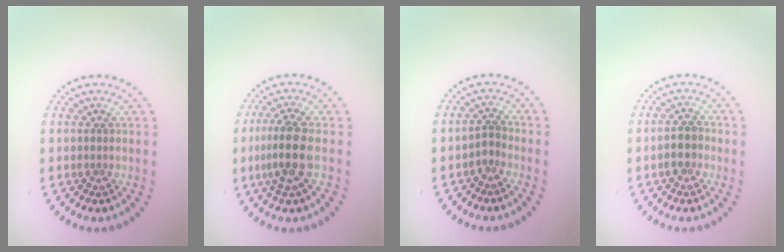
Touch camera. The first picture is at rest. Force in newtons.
{"total": 3.7, "press": 3.3, "slide": 1.7}
{"total": 1.1, "press": 0.8, "slide": 0.8}
{"total": 2.2, "press": 2.1, "slide": 0.7}